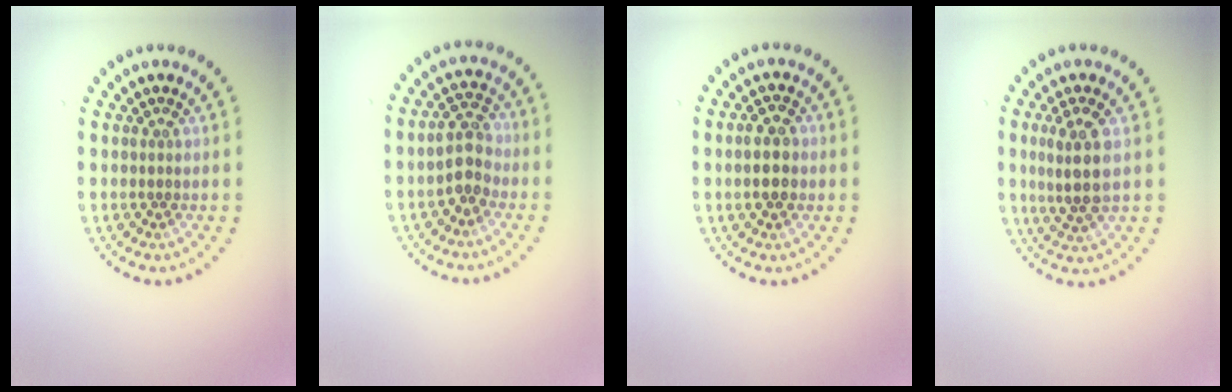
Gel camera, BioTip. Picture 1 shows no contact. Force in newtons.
{"total": 3.0, "press": 2.8, "slide": 0.9}
{"total": 2.8, "press": 2.8, "slide": 0.3}
{"total": 3.5, "press": 3.3, "slide": 1.3}